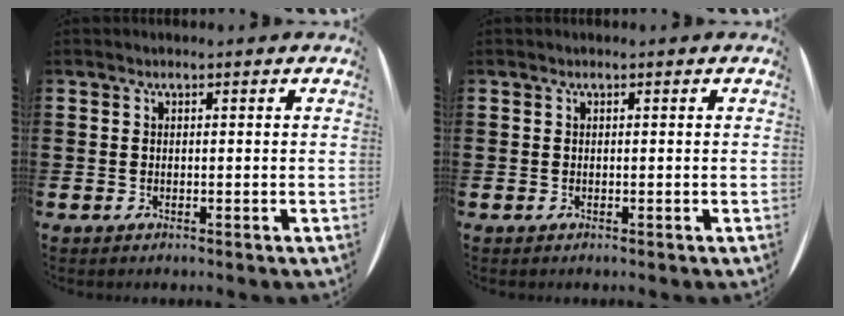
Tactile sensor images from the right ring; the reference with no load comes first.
{"total": 0.0}